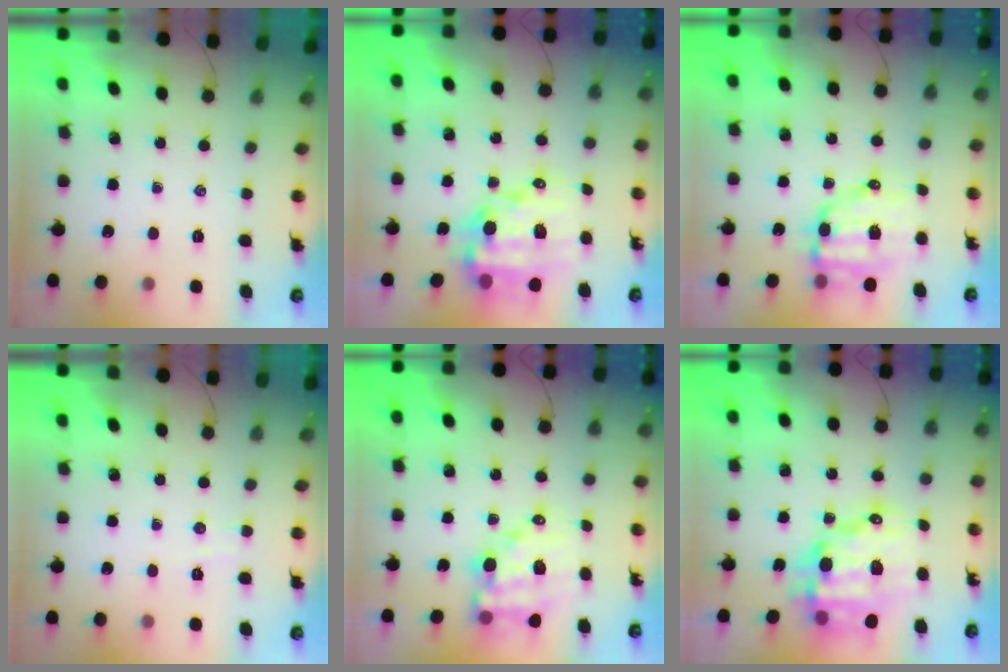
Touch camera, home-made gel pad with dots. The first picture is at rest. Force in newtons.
{"total": 14.8, "press": 14.4, "slide": 3.5}
{"total": 10.6, "press": 10.3, "slide": 2.3}
{"total": 2.4, "press": 2.3, "slide": 0.6}
{"total": 10.8, "press": 10.3, "slide": 3.0}
{"total": 19.2, "press": 18.8, "slide": 3.8}